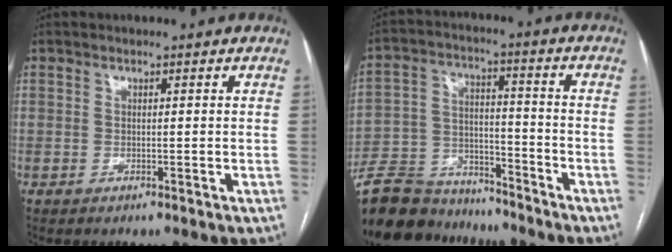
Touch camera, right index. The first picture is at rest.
{"total": 15.5, "force": [-14.0, 5.5, 3.9], "torque": [-0.083, 0.018, -0.233]}